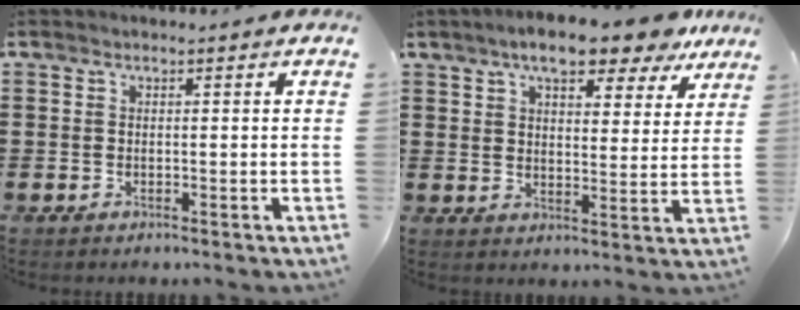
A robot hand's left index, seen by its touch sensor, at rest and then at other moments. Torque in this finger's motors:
{"motor_torque": [2.14, 0.00, 1.05, 0.21]}